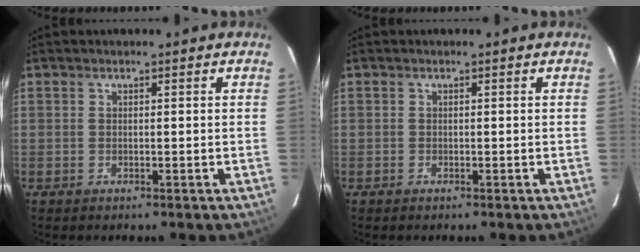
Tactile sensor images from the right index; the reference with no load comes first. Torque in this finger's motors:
{"motor_torque": [0.15, -0.04, -0.03, 0.00]}